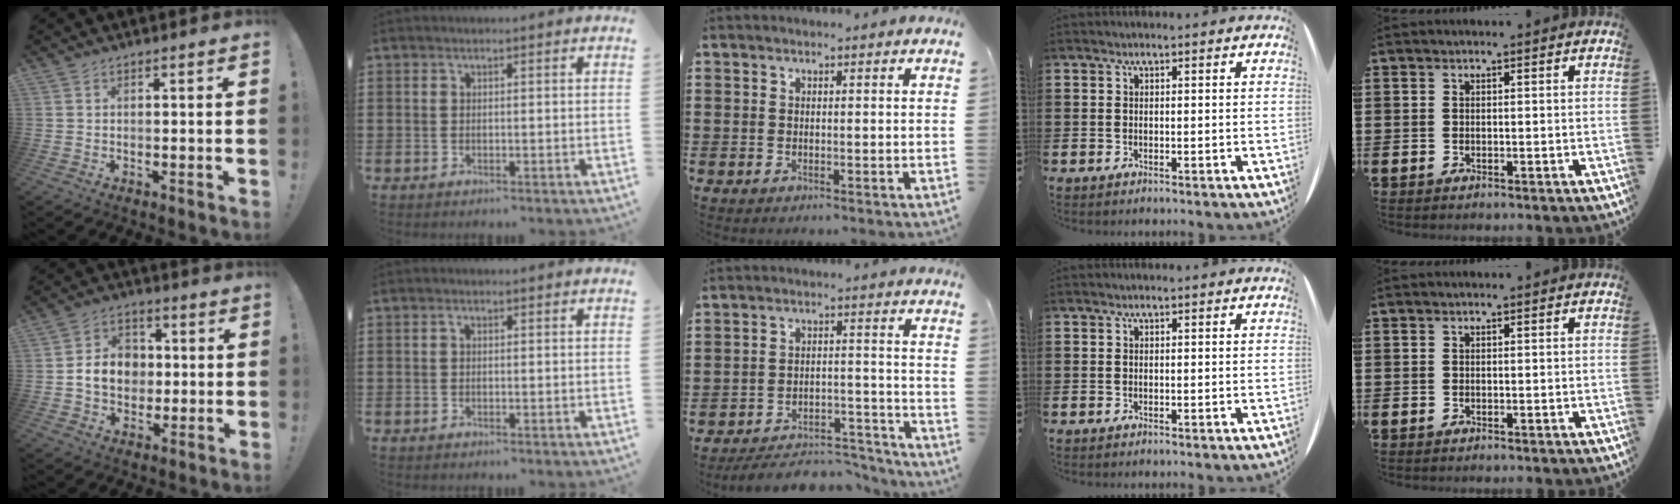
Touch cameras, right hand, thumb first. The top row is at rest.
{"thumb": {"total": 11.3, "force": [-0.2, 9.4, 6.1], "torque": [-0.110, 0.014, 0.004]}, "index": {"total": 0.7, "force": [0.1, 0.4, 0.5], "torque": [-0.012, 0.003, 0.001]}, "middle": {"total": 5.4, "force": [-5.2, 0.9, 1.3], "torque": [-0.026, 0.007, -0.104]}}